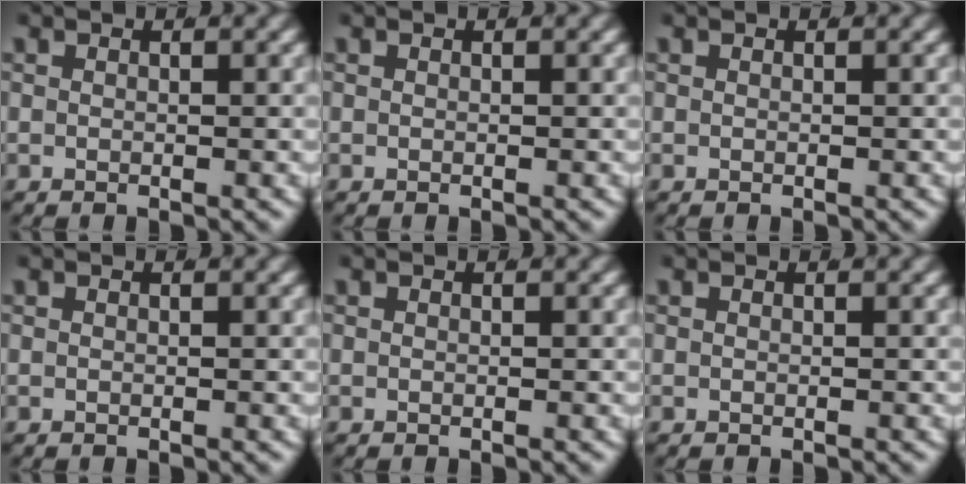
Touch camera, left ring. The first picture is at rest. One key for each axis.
{"total": 0.0}
{"total": 0.0}
{"total": 0.0}
{"total": 0.0}
{"total": 0.0}